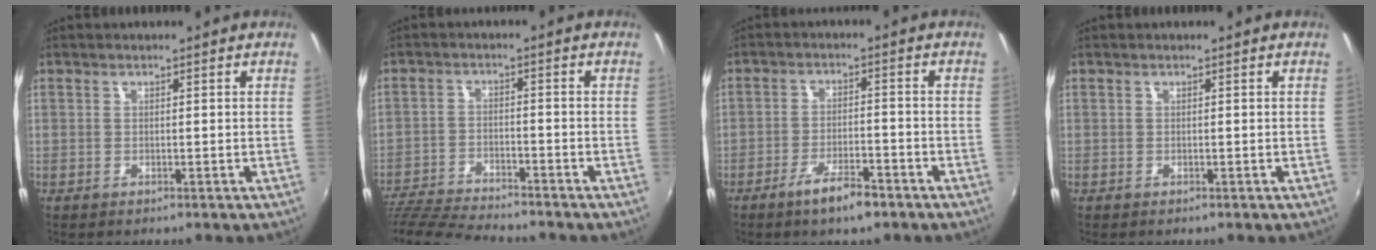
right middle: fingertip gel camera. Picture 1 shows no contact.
{"total": 13.3, "force": [-12.3, 1.4, 4.9], "torque": [-0.126, -0.019, -0.223]}
{"total": 6.6, "force": [-4.6, 1.7, 4.4], "torque": [-0.095, -0.005, -0.077]}
{"total": 0.0}